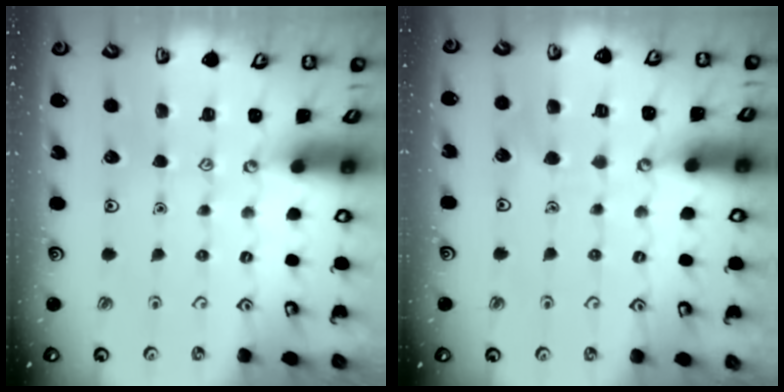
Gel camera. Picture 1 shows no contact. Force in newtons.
{"total": 4.9, "press": 4.8, "slide": 0.6}